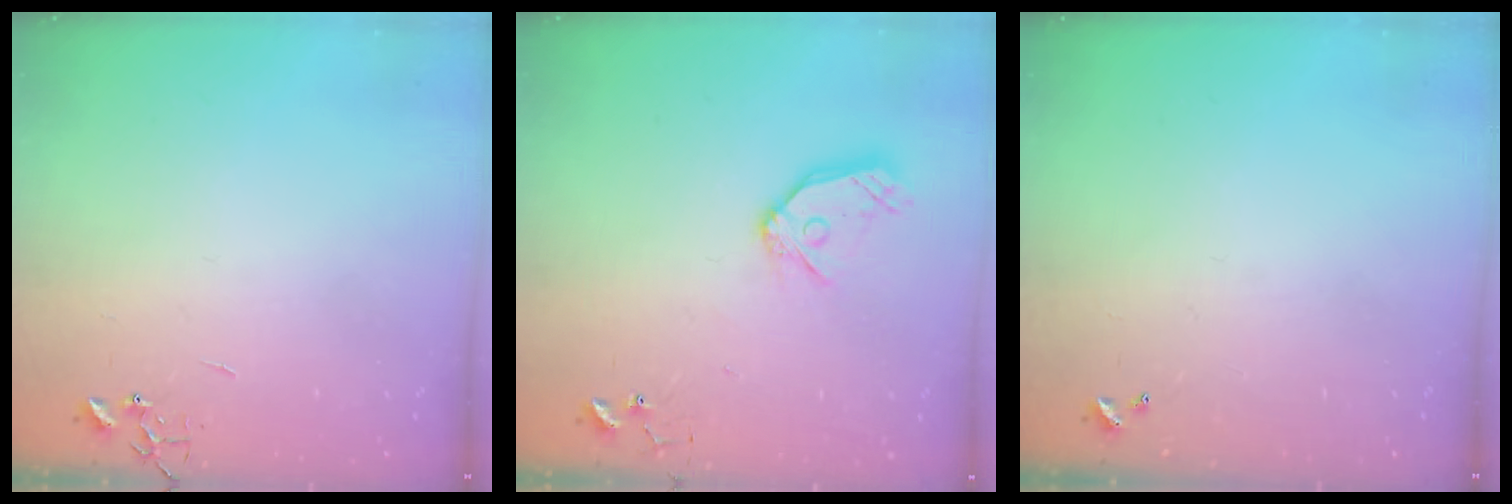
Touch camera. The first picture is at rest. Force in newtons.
{"total": 12.1, "press": 12.0, "slide": 1.3}
{"total": 0.0}